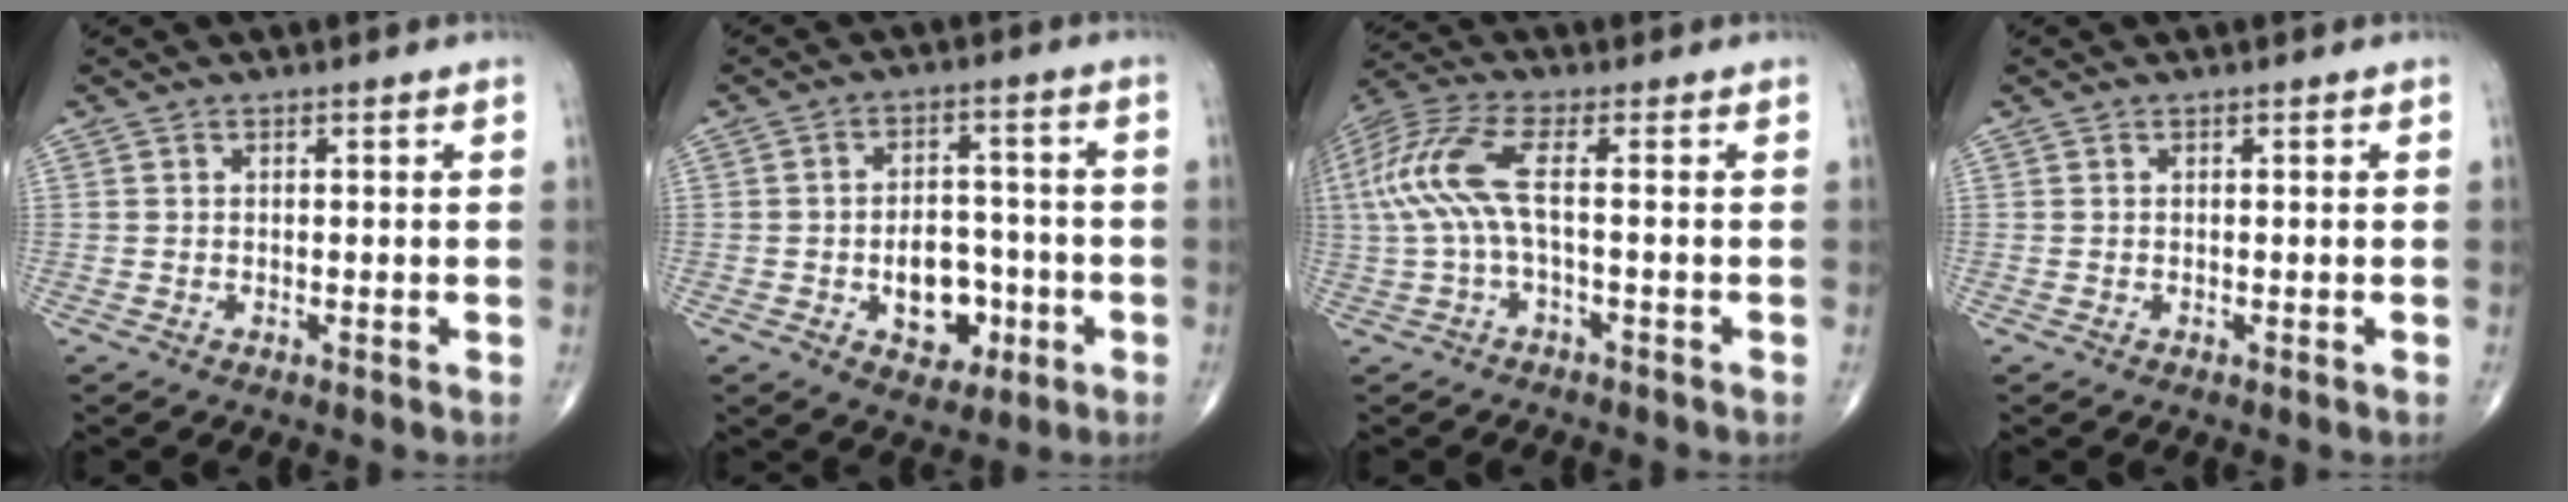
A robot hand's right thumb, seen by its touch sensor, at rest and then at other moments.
{"total": 9.4, "force": [-2.8, 6.5, 6.3], "torque": [-0.055, 0.027, -0.033]}
{"total": 10.2, "force": [0.0, 2.7, 9.8], "torque": [-0.254, 0.034, -0.002]}
{"total": 0.0}